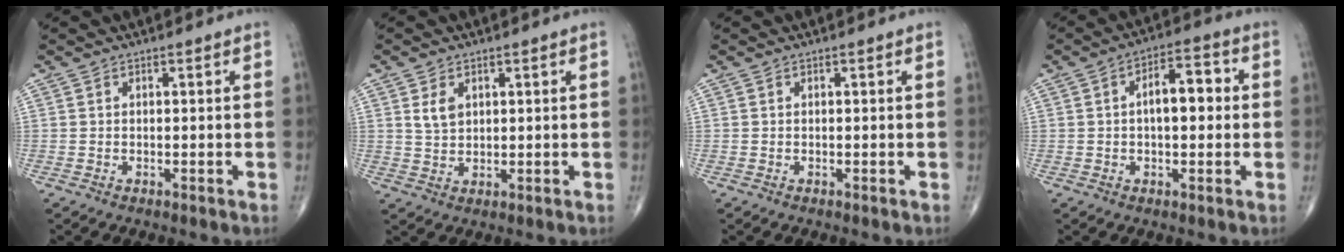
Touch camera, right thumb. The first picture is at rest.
{"total": 3.6, "force": [1.4, 2.4, 2.3], "torque": [-0.034, -0.008, 0.032]}
{"total": 0.0}
{"total": 8.1, "force": [0.6, 4.0, 7.0], "torque": [-0.092, 0.022, 0.000]}